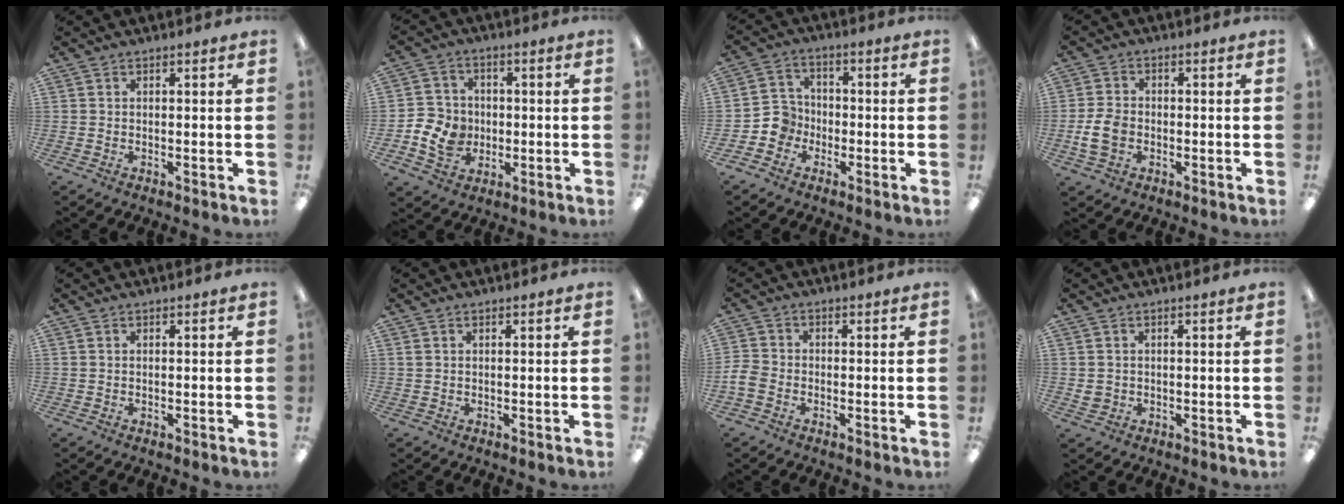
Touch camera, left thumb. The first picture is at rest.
{"total": 7.9, "force": [-1.7, 7.0, 3.0], "torque": [-0.066, 0.018, -0.023]}
{"total": 5.9, "force": [-2.5, 5.2, 1.5], "torque": [-0.038, 0.023, -0.042]}
{"total": 6.3, "force": [-1.7, 4.5, 4.0], "torque": [-0.084, 0.005, -0.029]}
{"total": 0.0}
{"total": 0.0}
{"total": 3.3, "force": [-1.7, 2.4, 1.6], "torque": [-0.030, 0.008, -0.031]}
{"total": 1.5, "force": [0.1, 1.4, 0.5], "torque": [-0.011, 0.002, 0.001]}